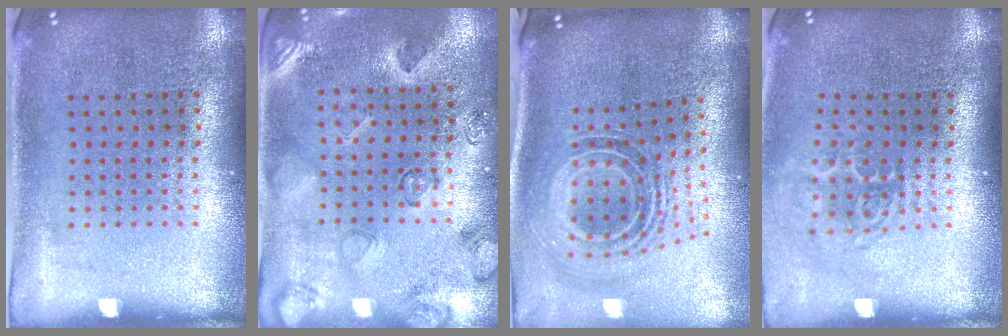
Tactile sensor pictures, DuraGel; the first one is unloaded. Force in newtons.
{"total": 2.3, "press": 1.9, "slide": 1.3}
{"total": 1.6, "press": 1.2, "slide": 1.0}
{"total": 1.8, "press": 1.2, "slide": 1.3}